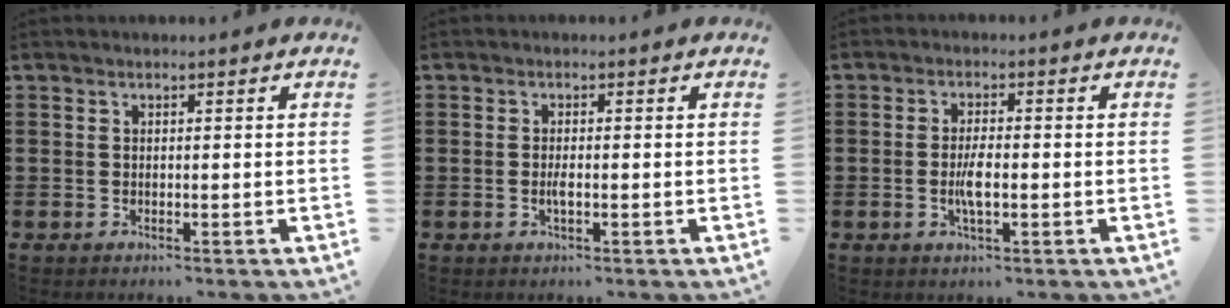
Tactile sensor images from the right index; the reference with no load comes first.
{"total": 1.5, "force": [-0.4, 0.4, 1.4], "torque": [-0.027, 0.000, -0.006]}
{"total": 3.7, "force": [-0.7, 1.0, 3.5], "torque": [-0.082, -0.007, -0.020]}